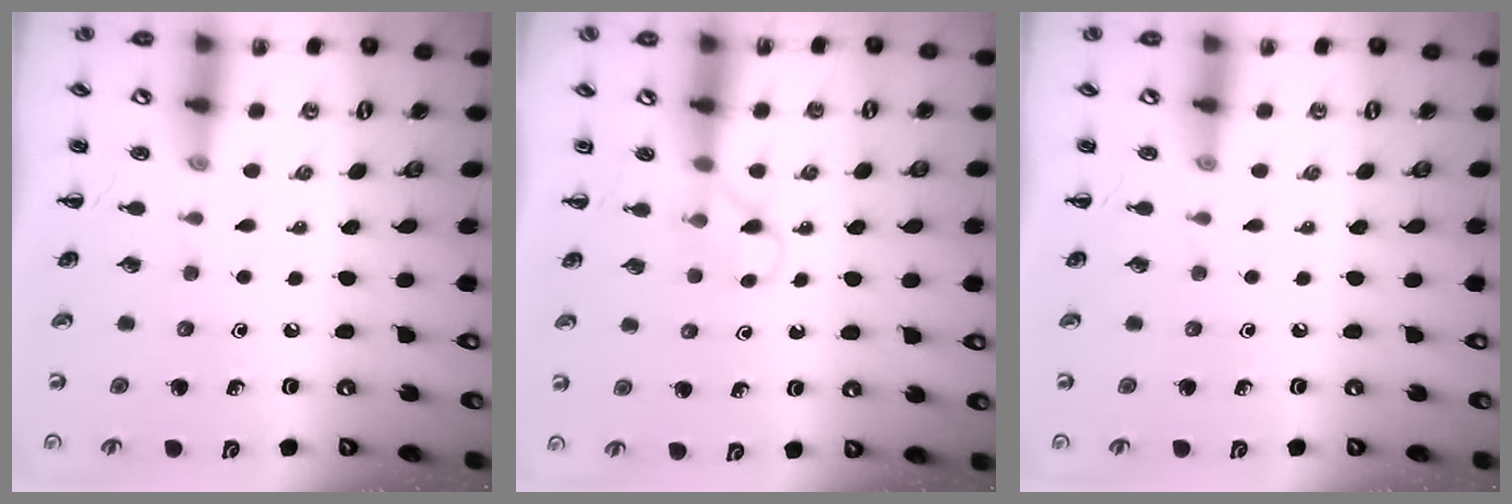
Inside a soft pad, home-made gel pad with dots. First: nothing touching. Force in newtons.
{"total": 2.9, "press": 2.8, "slide": 1.0}
{"total": 0.0}